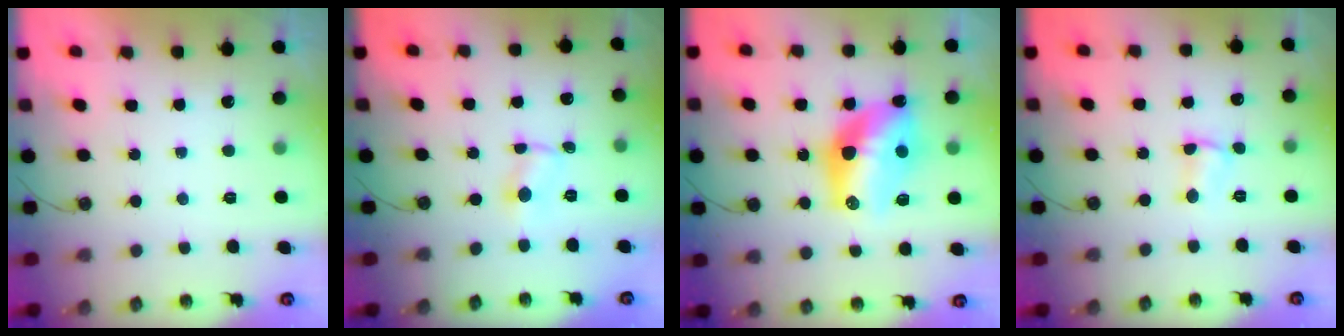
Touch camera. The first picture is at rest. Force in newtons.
{"total": 1.0, "press": 0.9, "slide": 0.1}
{"total": 15.6, "press": 15.0, "slide": 4.3}
{"total": 3.4, "press": 3.3, "slide": 0.4}